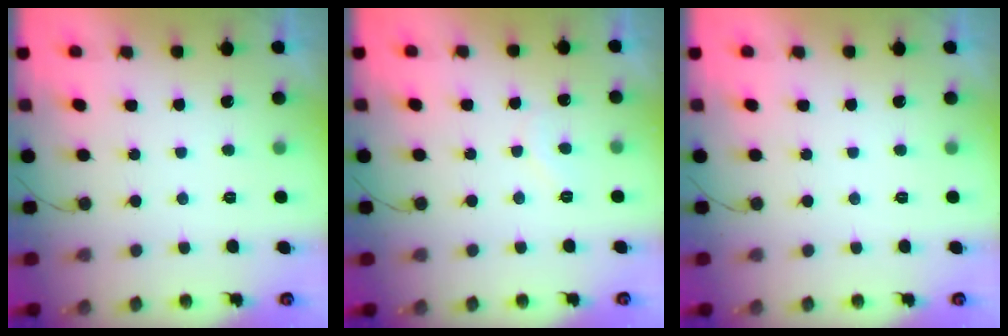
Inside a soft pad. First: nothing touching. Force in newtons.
{"total": 4.3, "press": 4.3, "slide": 0.3}
{"total": 0.0}